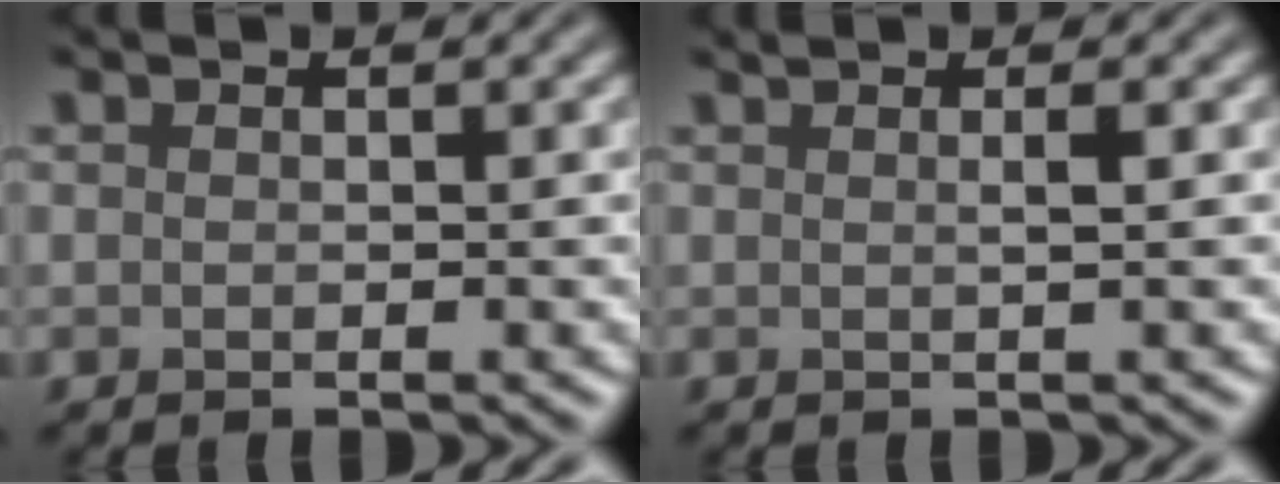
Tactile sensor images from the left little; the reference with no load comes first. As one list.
[{"total": 1.6, "force": [0.4, 0.5, 1.4], "torque": [-0.020, 0.003, -0.002]}]